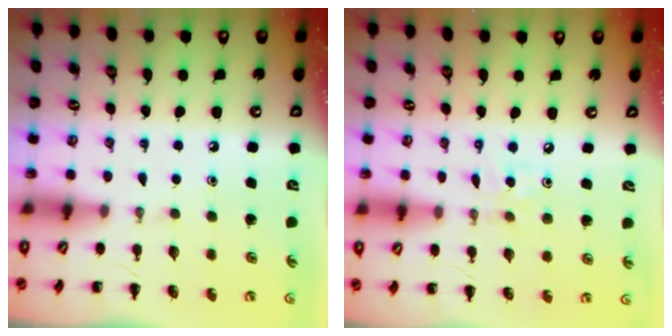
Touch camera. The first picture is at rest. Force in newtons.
{"total": 2.2, "press": 2.1, "slide": 0.6}